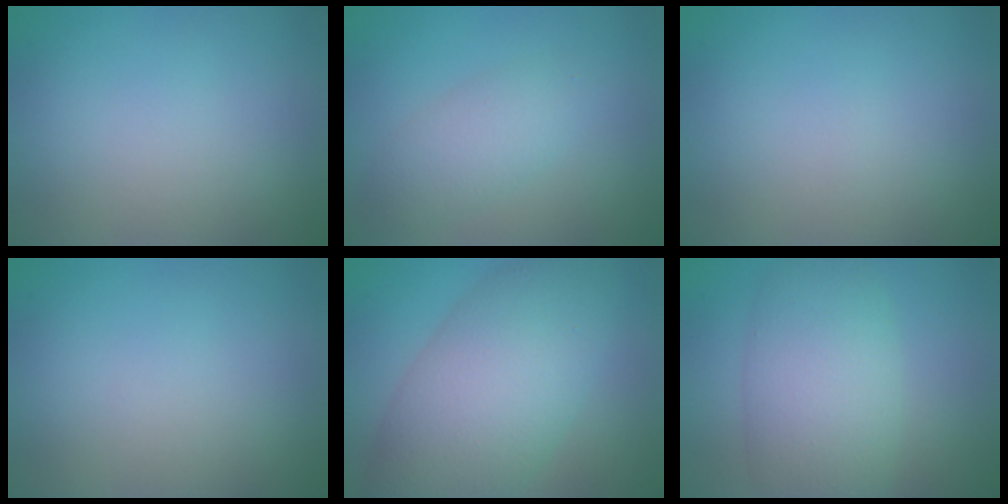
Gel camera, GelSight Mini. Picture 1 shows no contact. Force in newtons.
{"total": 2.8, "press": 2.8, "slide": 0.1}
{"total": 0.0}
{"total": 0.0}
{"total": 9.4, "press": 9.4, "slide": 0.3}
{"total": 7.4, "press": 7.4, "slide": 0.5}